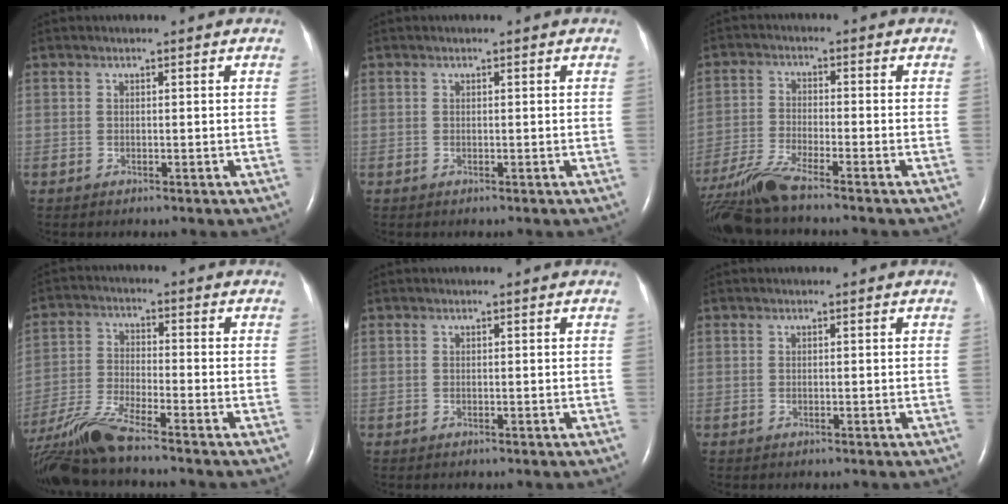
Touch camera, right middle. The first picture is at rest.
{"total": 0.0}
{"total": 8.9, "force": [-7.7, -0.7, 4.3], "torque": [-0.088, -0.024, -0.146]}
{"total": 10.8, "force": [-9.3, -0.3, 5.5], "torque": [-0.121, -0.018, -0.179]}
{"total": 0.0}
{"total": 0.0}